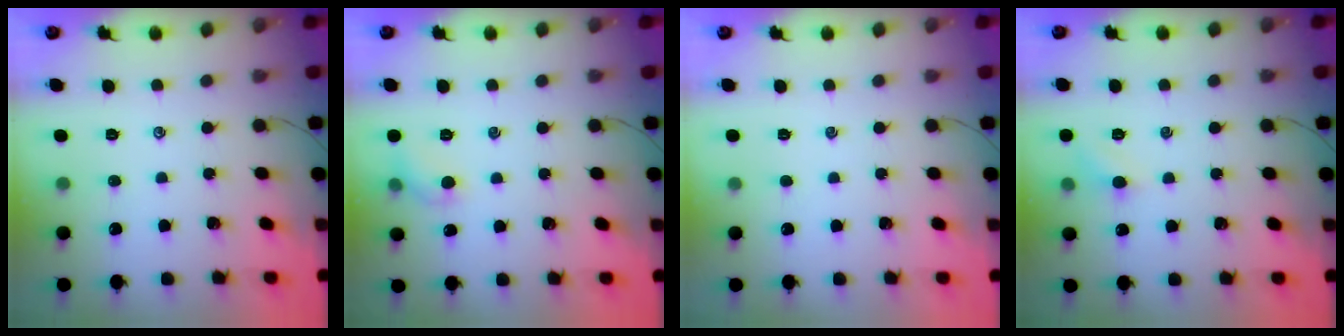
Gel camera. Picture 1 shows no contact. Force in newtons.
{"total": 5.8, "press": 5.7, "slide": 1.3}
{"total": 0.0}
{"total": 5.3, "press": 5.1, "slide": 1.5}